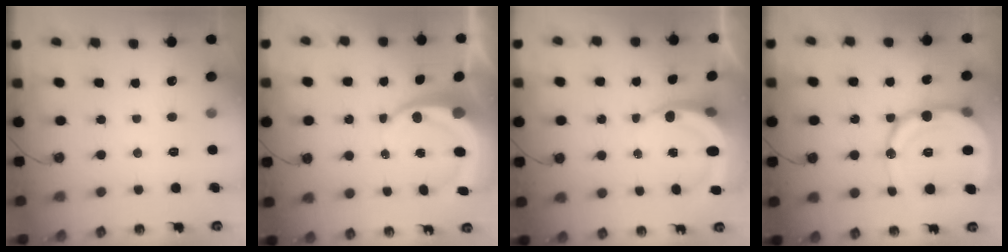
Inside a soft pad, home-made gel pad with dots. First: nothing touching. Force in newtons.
{"total": 8.4, "press": 8.3, "slide": 1.2}
{"total": 7.0, "press": 6.9, "slide": 1.0}
{"total": 20.6, "press": 20.2, "slide": 3.9}